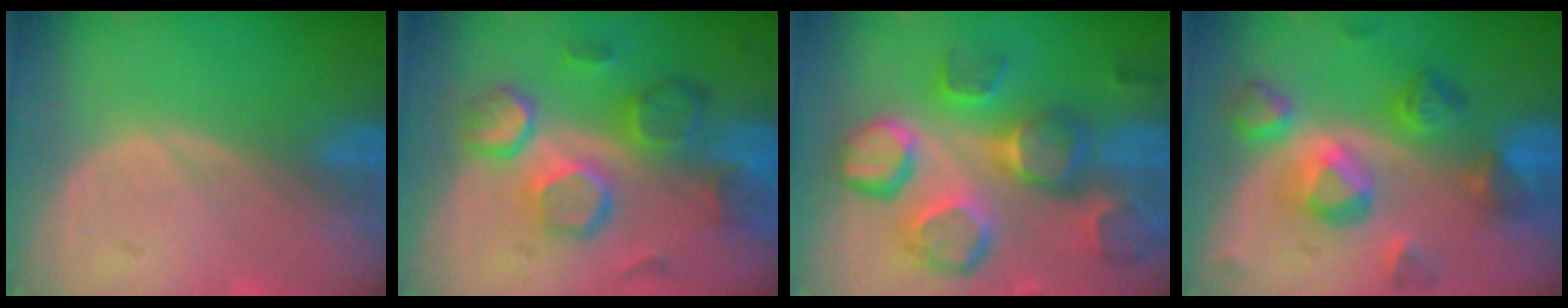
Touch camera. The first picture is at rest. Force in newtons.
{"total": 10.5, "press": 9.2, "slide": 5.1}
{"total": 12.5, "press": 11.1, "slide": 5.8}
{"total": 8.5, "press": 8.5, "slide": 0.4}